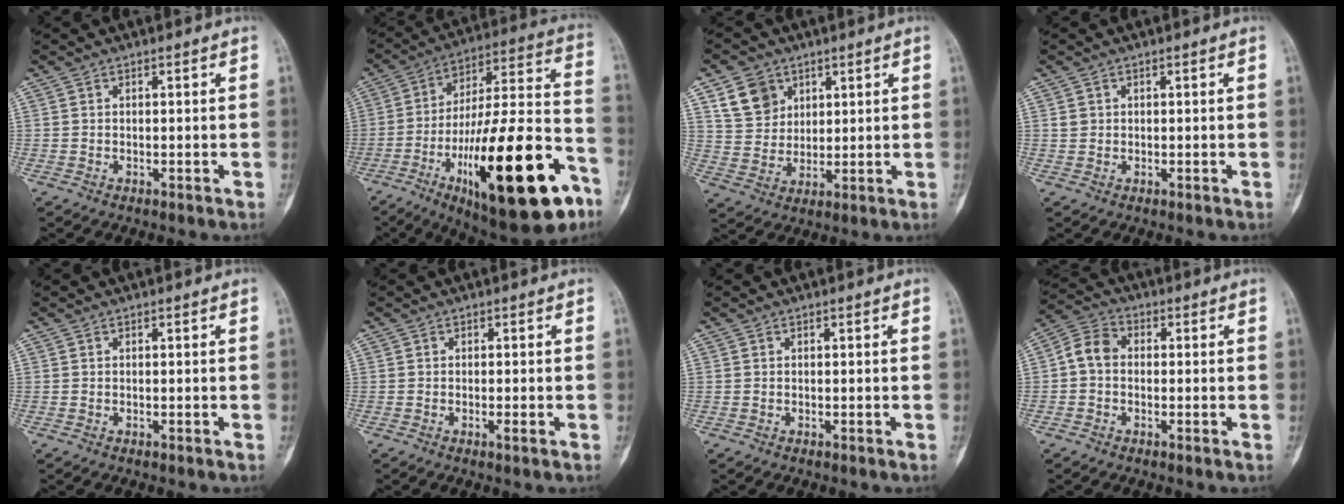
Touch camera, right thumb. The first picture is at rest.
{"total": 31.7, "force": [-13.8, 9.7, 26.8], "torque": [-0.397, 0.065, -0.206]}
{"total": 8.6, "force": [4.3, 6.8, 3.1], "torque": [-0.034, -0.017, 0.089]}
{"total": 1.2, "force": [0.3, 1.1, 0.4], "torque": [-0.001, 0.001, 0.006]}
{"total": 0.0}
{"total": 1.4, "force": [-0.5, 0.2, 1.3], "torque": [-0.019, -0.002, -0.009]}
{"total": 0.0}
{"total": 5.6, "force": [-0.3, 4.3, 3.6], "torque": [-0.059, 0.018, -0.020]}